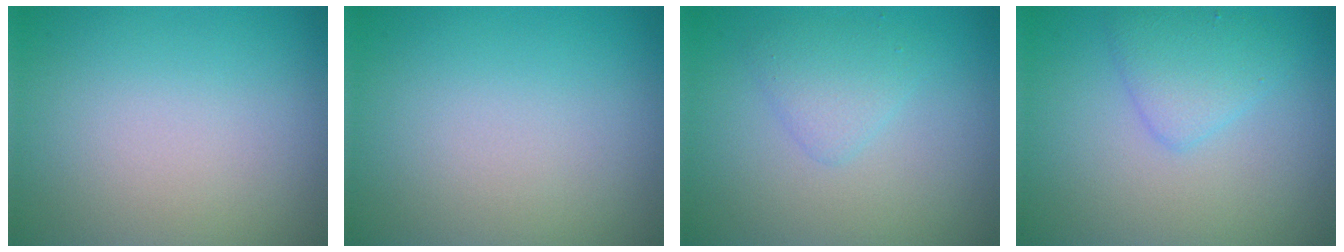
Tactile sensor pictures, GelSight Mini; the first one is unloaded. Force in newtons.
{"total": 0.0}
{"total": 1.8, "press": 1.8, "slide": 0.1}
{"total": 2.5, "press": 2.5, "slide": 0.1}